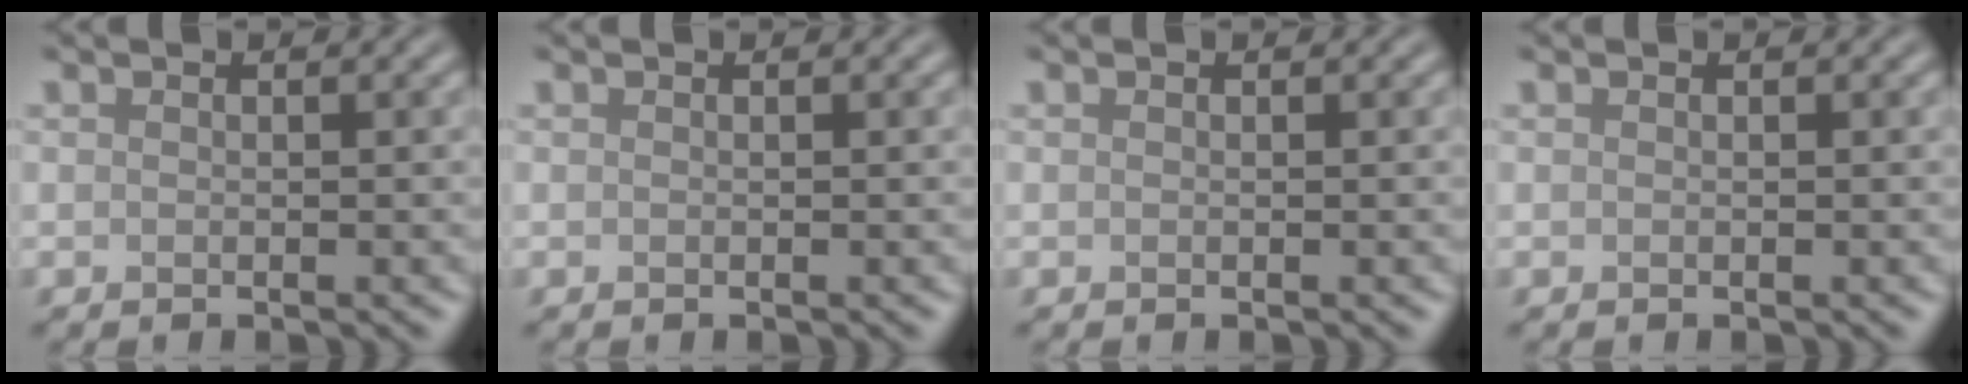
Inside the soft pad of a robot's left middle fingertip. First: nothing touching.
{"total": 0.0}
{"total": 0.0}
{"total": 0.0}